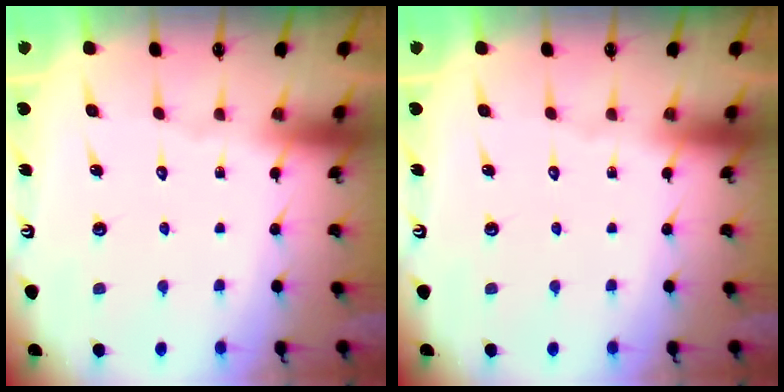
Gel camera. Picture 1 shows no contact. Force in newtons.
{"total": 0.0}